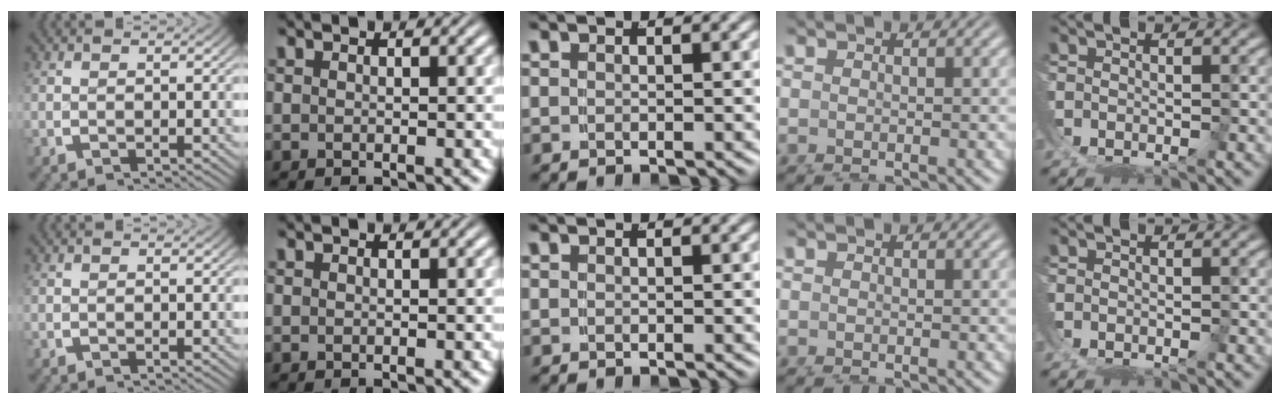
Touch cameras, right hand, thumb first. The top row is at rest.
{}